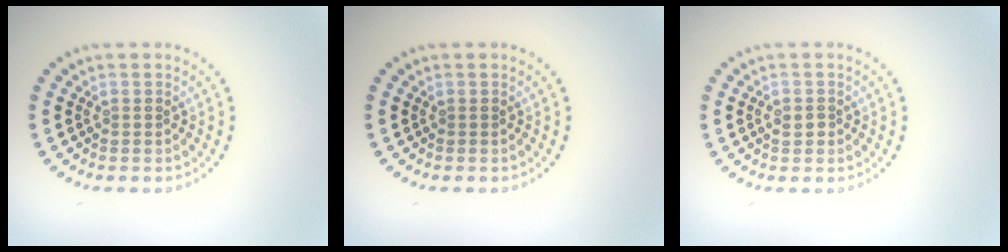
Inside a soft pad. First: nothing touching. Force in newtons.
{"total": 0.0}
{"total": 1.2, "press": 1.1, "slide": 0.3}